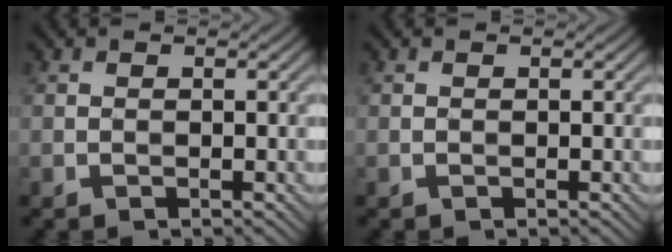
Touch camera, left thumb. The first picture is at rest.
{"total": 0.0}